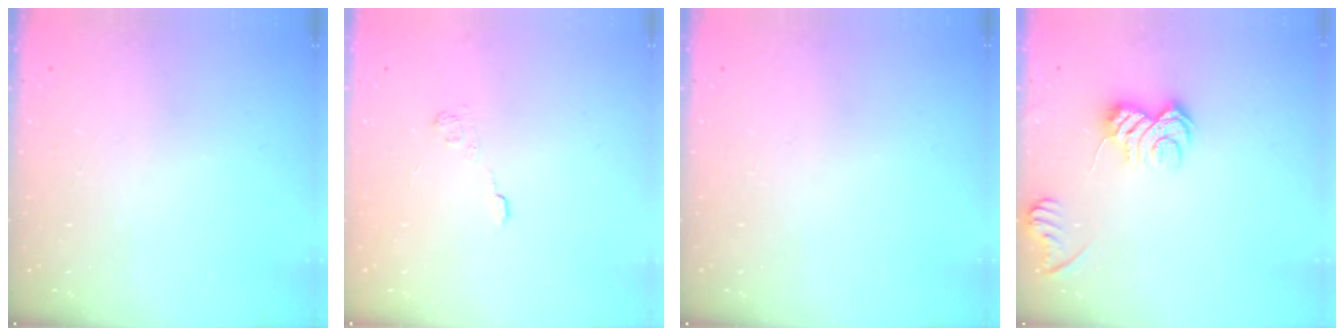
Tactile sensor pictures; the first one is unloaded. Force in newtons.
{"total": 5.0, "press": 4.9, "slide": 1.3}
{"total": 0.0}
{"total": 8.2, "press": 8.2, "slide": 1.1}